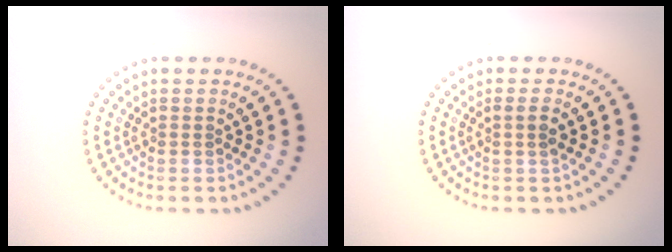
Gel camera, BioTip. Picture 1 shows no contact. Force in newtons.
{"total": 1.3, "press": 1.1, "slide": 0.6}